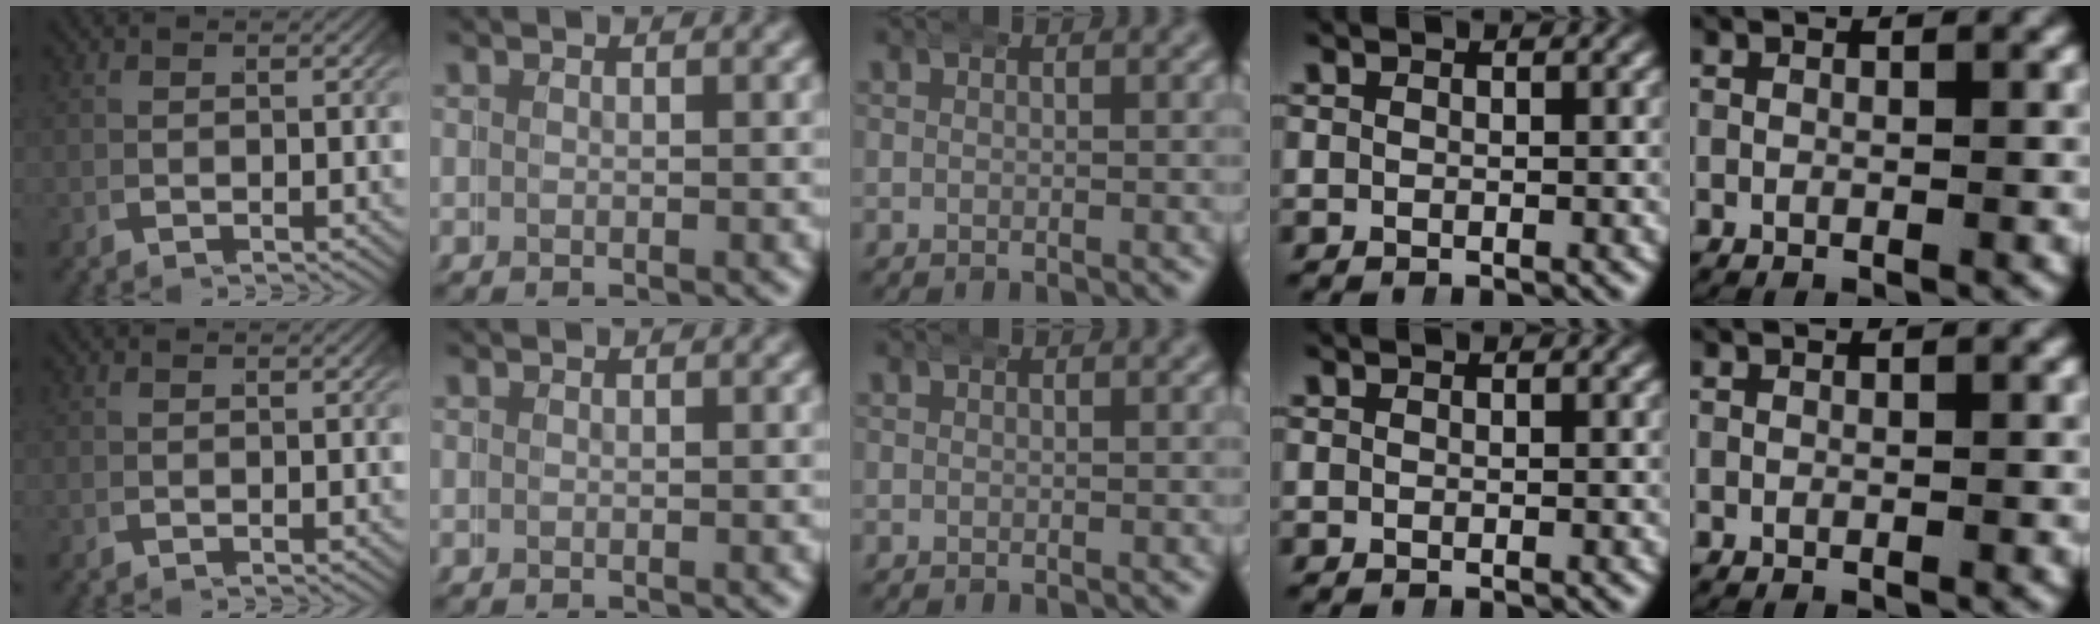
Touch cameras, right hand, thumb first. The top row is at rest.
{}